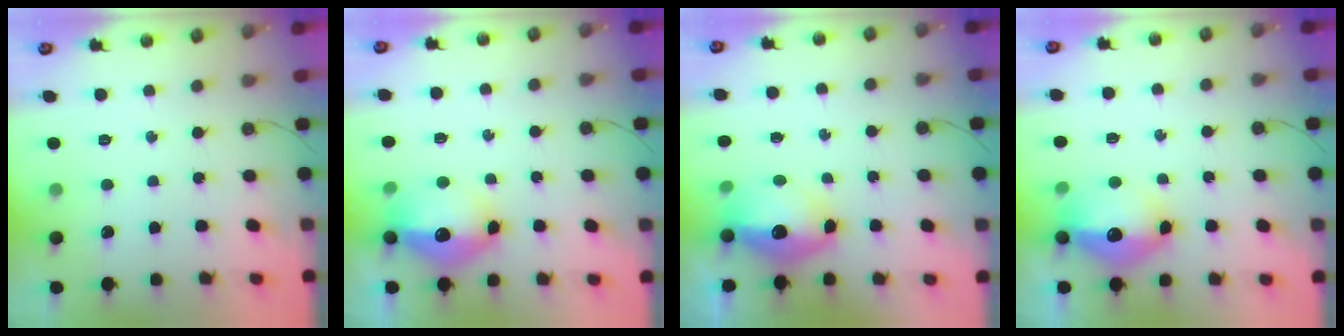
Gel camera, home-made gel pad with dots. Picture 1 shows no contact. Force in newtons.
{"total": 13.4, "press": 13.3, "slide": 1.5}
{"total": 12.8, "press": 12.7, "slide": 1.3}
{"total": 13.4, "press": 13.3, "slide": 1.5}